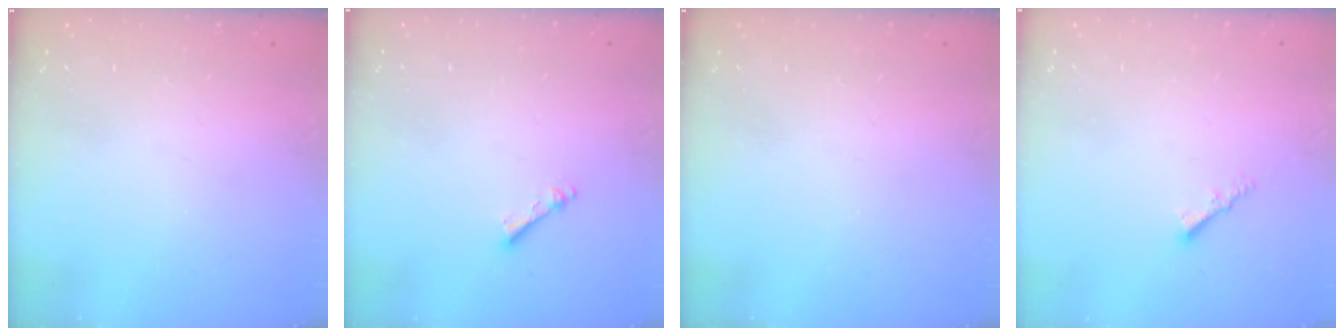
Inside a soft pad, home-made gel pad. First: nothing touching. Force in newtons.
{"total": 2.5, "press": 2.4, "slide": 0.5}
{"total": 0.0}
{"total": 2.0, "press": 2.0, "slide": 0.3}